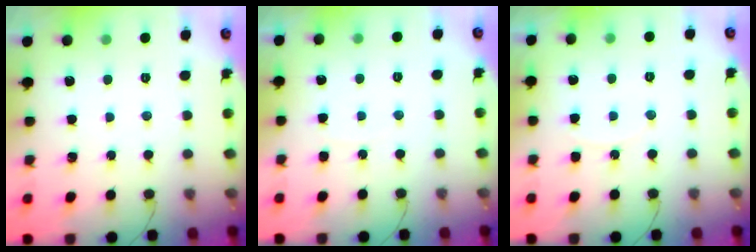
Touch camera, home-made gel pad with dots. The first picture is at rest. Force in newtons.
{"total": 4.8, "press": 4.8, "slide": 0.6}
{"total": 4.6, "press": 4.6, "slide": 0.4}